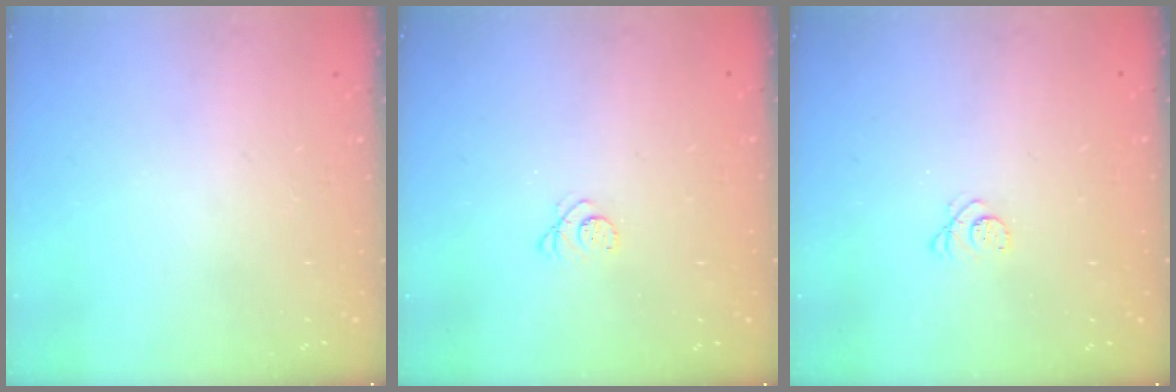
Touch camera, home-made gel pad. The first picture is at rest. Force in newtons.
{"total": 2.7, "press": 2.7, "slide": 0.3}
{"total": 2.7, "press": 2.7, "slide": 0.3}